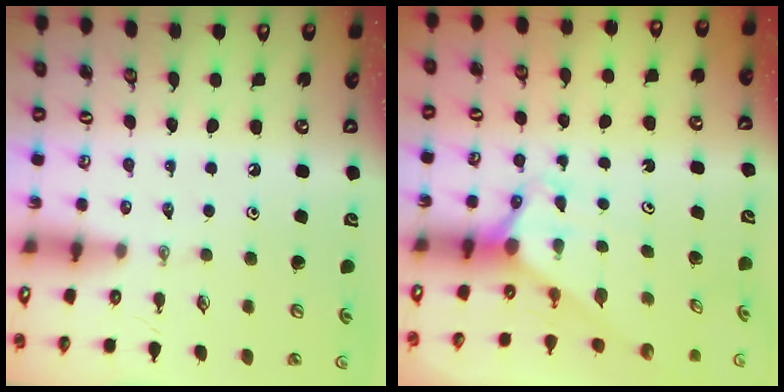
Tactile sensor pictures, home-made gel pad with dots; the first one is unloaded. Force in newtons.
{"total": 2.9, "press": 2.9, "slide": 0.0}